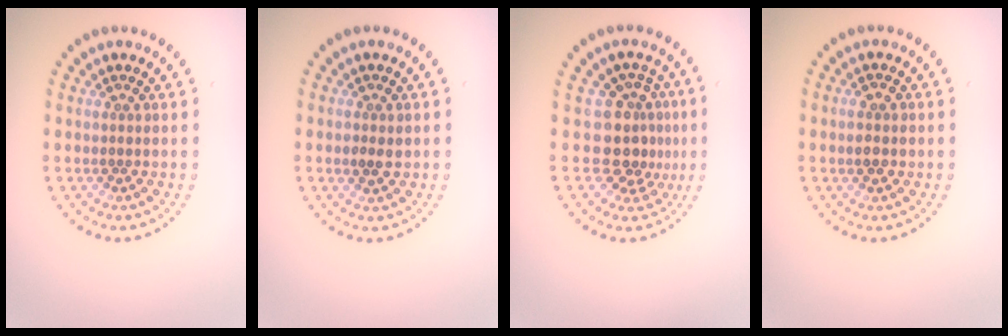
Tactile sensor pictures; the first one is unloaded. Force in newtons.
{"total": 1.4, "press": 1.4, "slide": 0.2}
{"total": 3.9, "press": 2.9, "slide": 2.5}
{"total": 1.5, "press": 1.5, "slide": 0.1}